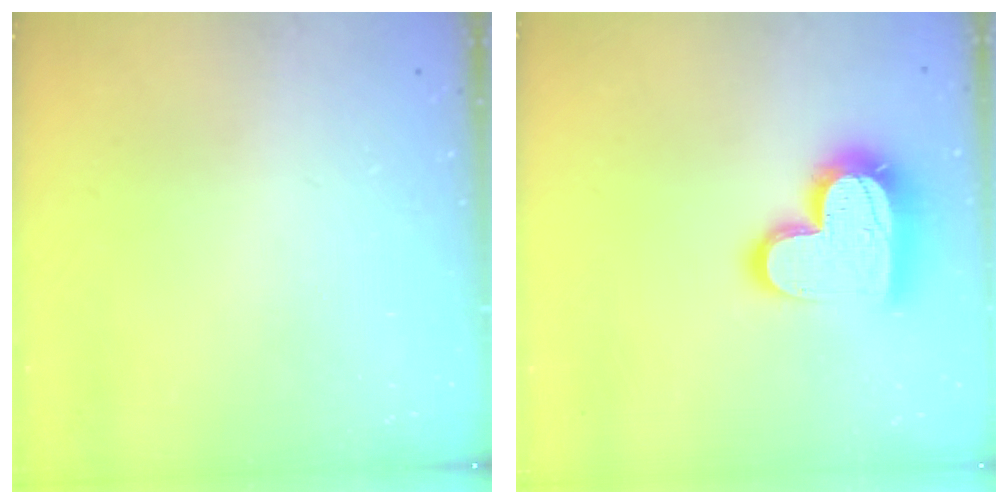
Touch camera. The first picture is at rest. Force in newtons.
{"total": 18.5, "press": 18.4, "slide": 1.3}